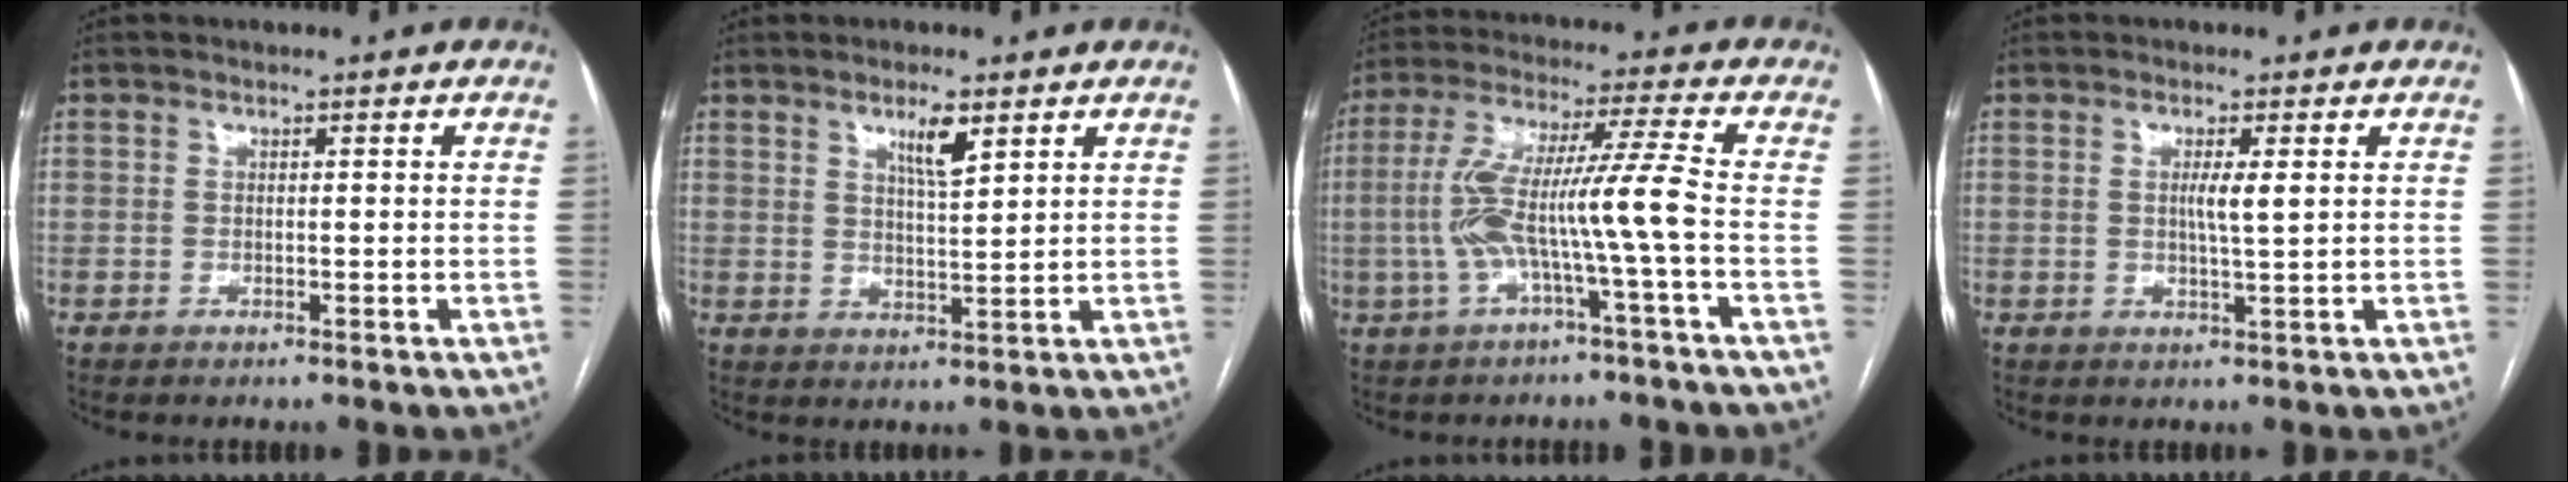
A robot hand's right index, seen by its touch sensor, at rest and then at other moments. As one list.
[{"total": 4.4, "force": [2.6, 0.6, 3.5], "torque": [-0.062, -0.005, 0.046]}, {"total": 10.5, "force": [-2.3, -1.0, 10.2], "torque": [-0.212, 0.026, -0.044]}, {"total": 2.8, "force": [0.6, -0.1, 2.7], "torque": [-0.053, -0.004, 0.010]}]